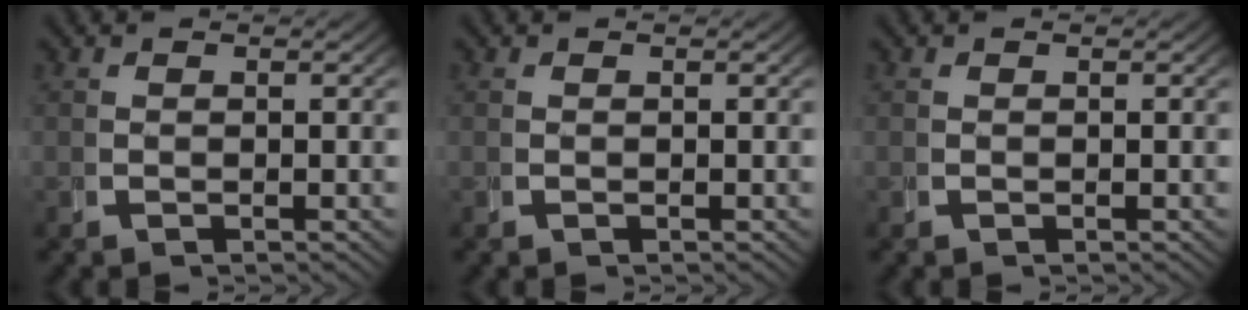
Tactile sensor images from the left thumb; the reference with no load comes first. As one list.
[{"total": 0.0}, {"total": 0.0}]